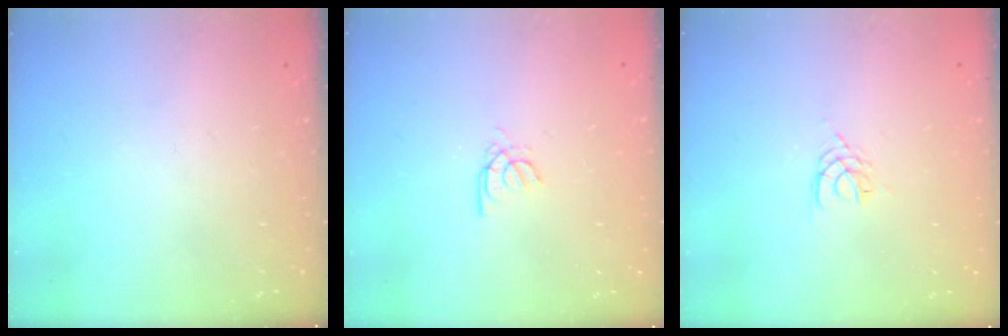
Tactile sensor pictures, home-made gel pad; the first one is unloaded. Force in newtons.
{"total": 2.6, "press": 2.6, "slide": 0.4}
{"total": 2.4, "press": 2.3, "slide": 0.4}